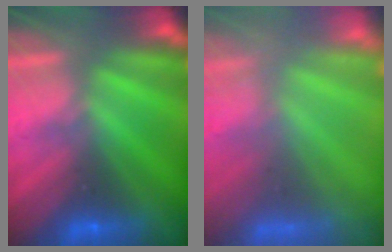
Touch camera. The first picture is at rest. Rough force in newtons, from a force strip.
{"total": 7.2}